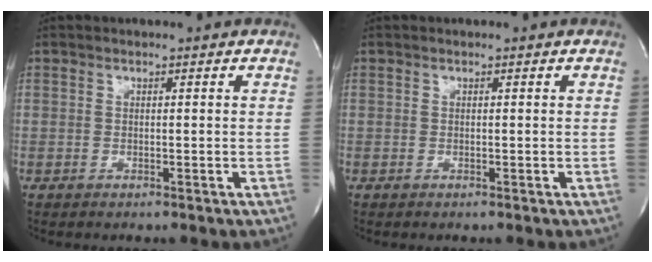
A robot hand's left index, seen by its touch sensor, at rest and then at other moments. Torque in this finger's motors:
{"motor_torque": [0.00, 0.00, -0.01, 0.00]}